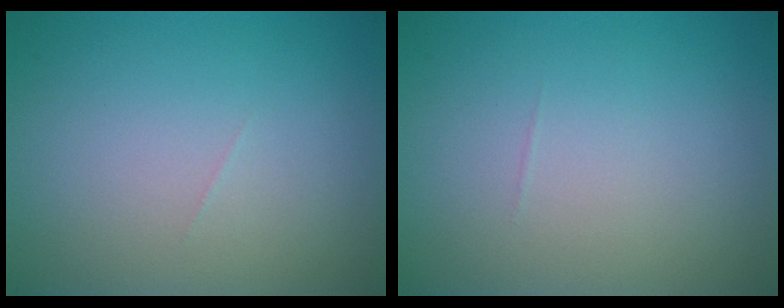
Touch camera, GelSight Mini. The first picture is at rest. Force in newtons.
{"total": 0.0}